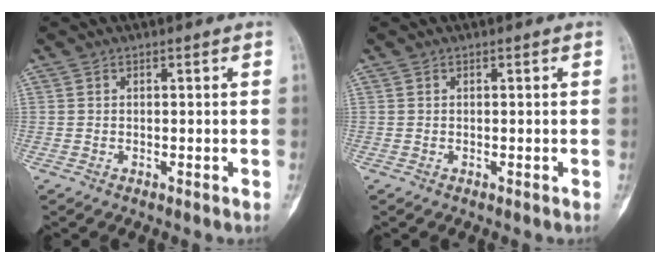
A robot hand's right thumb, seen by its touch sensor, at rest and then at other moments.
{"total": 0.0}